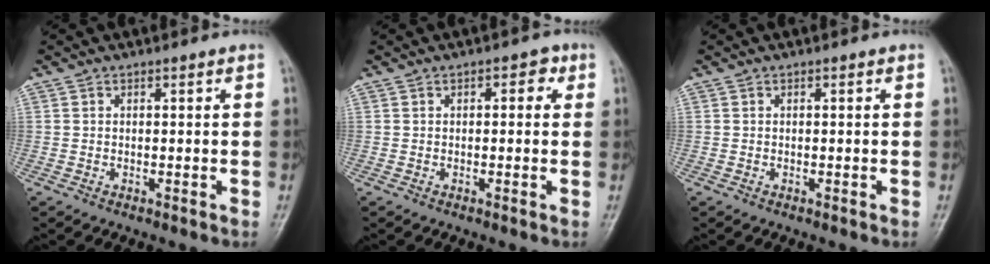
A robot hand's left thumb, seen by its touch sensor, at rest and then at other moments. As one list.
[{"total": 2.7, "force": [0.8, 1.6, 2.0], "torque": [-0.005, 0.005, 0.001]}, {"total": 0.0}]